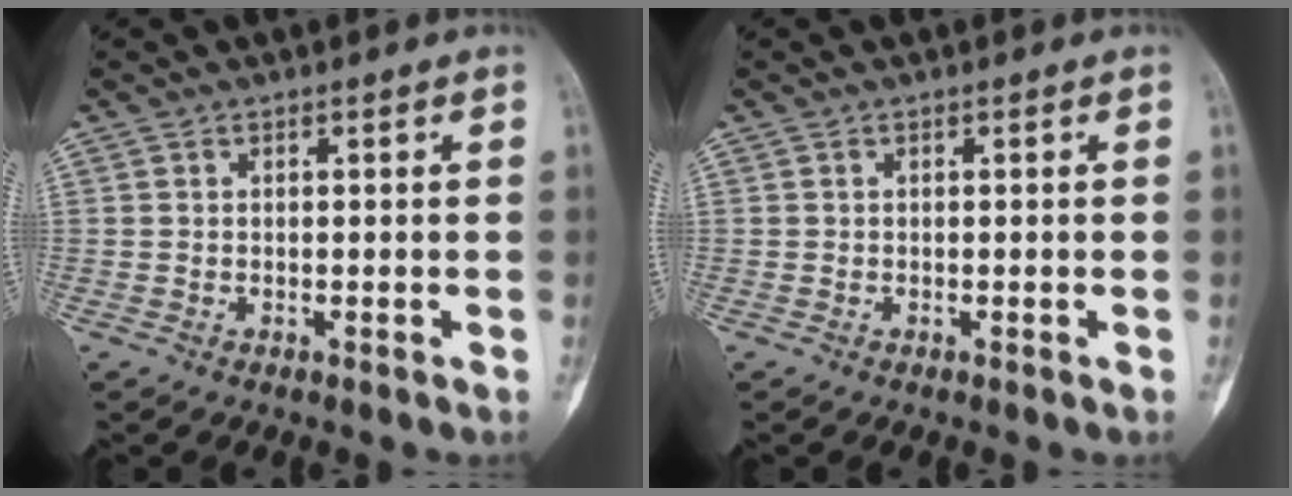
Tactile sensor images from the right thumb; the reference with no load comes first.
{"total": 0.0}